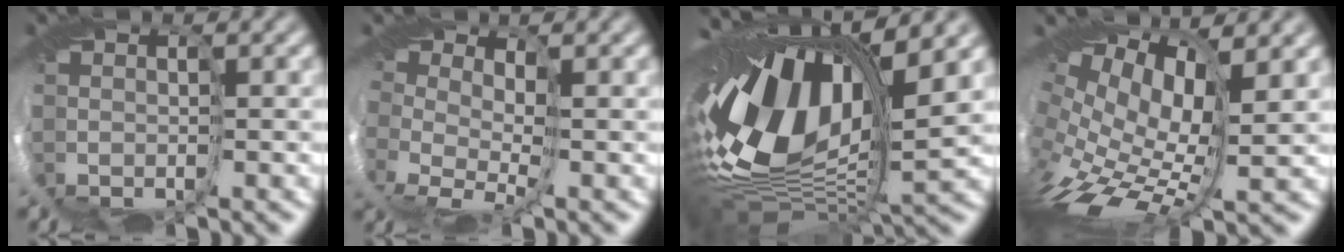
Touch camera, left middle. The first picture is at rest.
{"total": 2.6, "force": [0.2, 1.3, 2.2], "torque": [-0.047, -0.001, 0.008]}
{"total": 16.5, "force": [3.8, 7.8, 14.1], "torque": [-0.280, 0.011, 0.065]}
{"total": 10.2, "force": [1.4, 5.8, 8.3], "torque": [-0.176, -0.027, 0.056]}